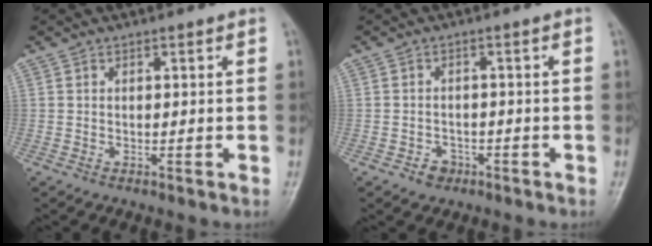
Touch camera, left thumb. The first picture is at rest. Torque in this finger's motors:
{"motor_torque": [-0.02, 0.02, 0.04, 0.00, 0.00]}